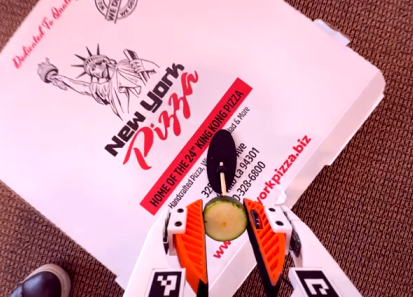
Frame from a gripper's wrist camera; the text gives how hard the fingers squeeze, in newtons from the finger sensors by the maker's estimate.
{"total": 7.1, "left": 7.2, "right": 7.1}